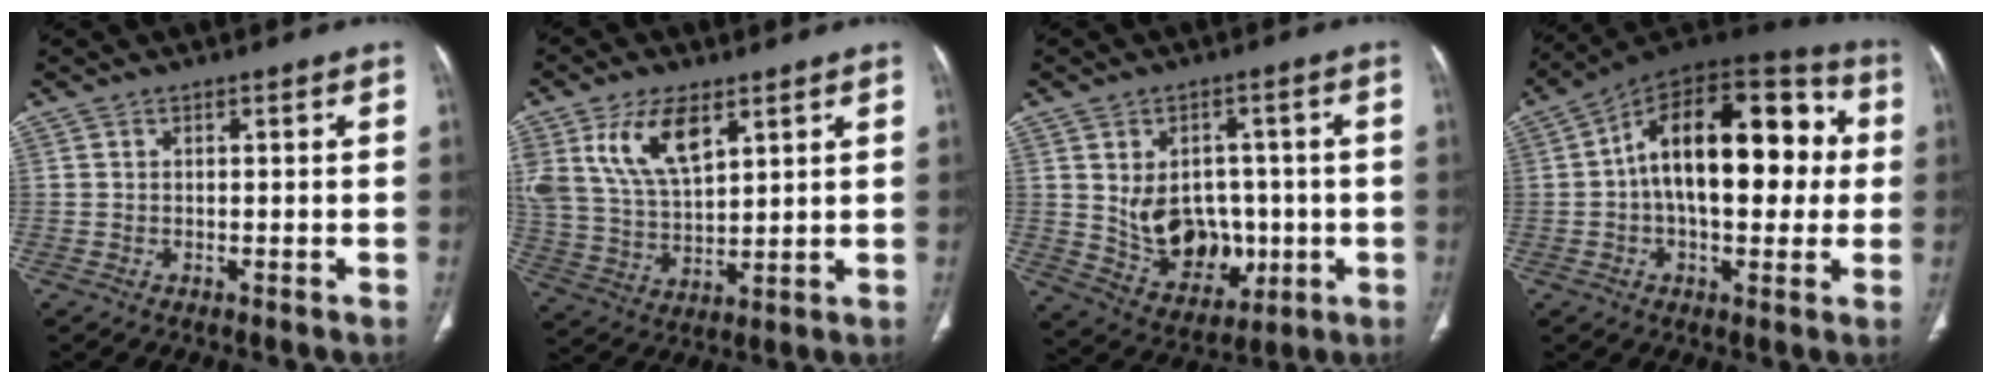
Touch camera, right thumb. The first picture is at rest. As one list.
[{"total": 12.8, "force": [6.4, 6.3, 9.1], "torque": [-0.167, -0.022, 0.134]}, {"total": 12.9, "force": [-0.4, 9.7, 8.5], "torque": [-0.090, 0.002, 0.022]}, {"total": 23.3, "force": [2.1, 12.3, 19.7], "torque": [-0.274, 0.040, 0.020]}]